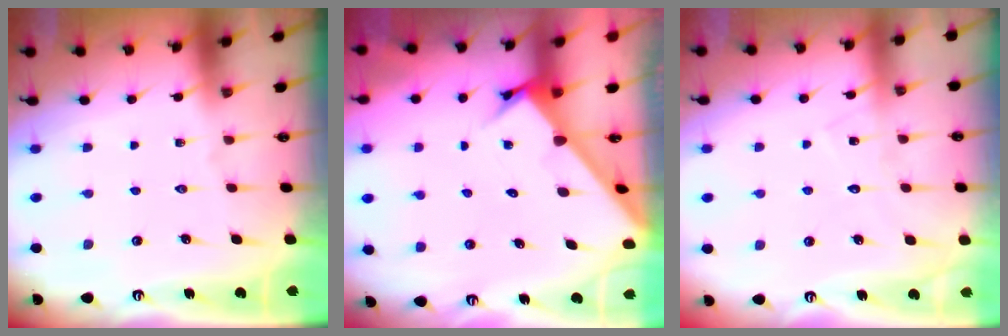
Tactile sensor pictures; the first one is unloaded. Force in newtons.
{"total": 2.9, "press": 2.9, "slide": 0.2}
{"total": 6.8, "press": 6.8, "slide": 0.4}